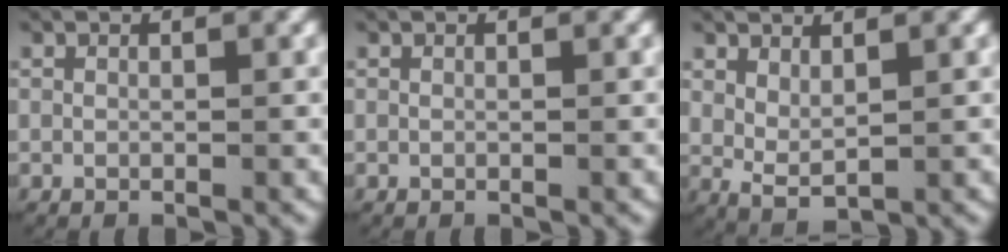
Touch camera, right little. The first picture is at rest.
{"total": 0.0}
{"total": 2.6, "force": [0.7, 1.5, 2.0], "torque": [-0.049, -0.016, 0.023]}